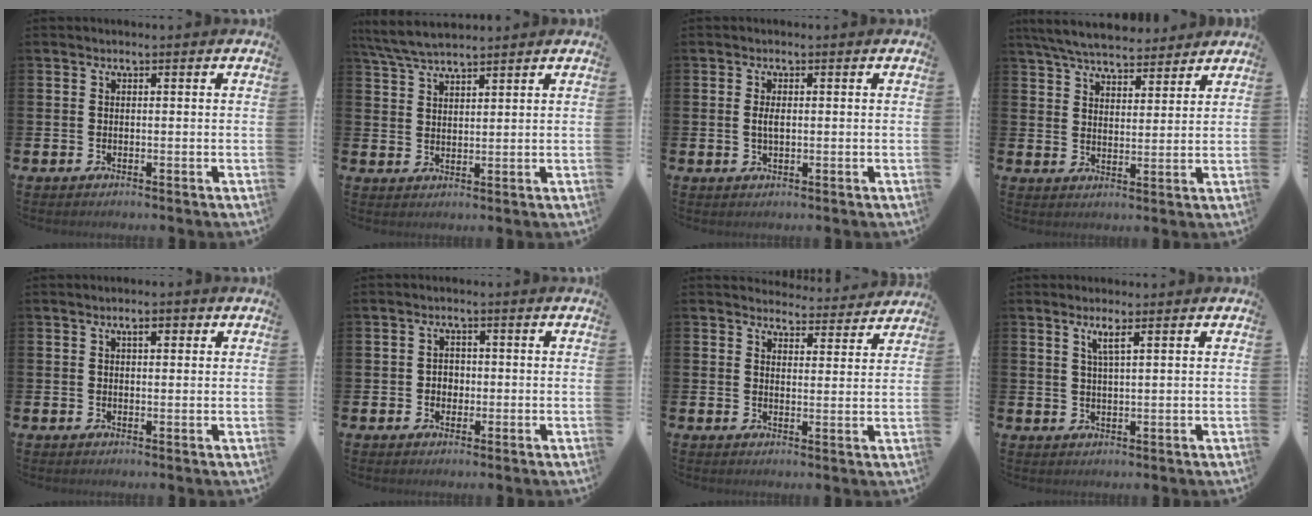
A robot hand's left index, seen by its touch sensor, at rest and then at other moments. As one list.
[{"total": 5.2, "force": [4.8, 0.8, 1.7], "torque": [-0.054, -0.012, 0.090]}, {"total": 1.8, "force": [0.1, 0.8, 1.6], "torque": [-0.030, 0.004, -0.001]}, {"total": 6.6, "force": [6.3, 1.3, 1.4], "torque": [-0.047, -0.027, 0.114]}, {"total": 2.2, "force": [1.1, 0.9, 1.7], "torque": [-0.017, 0.001, 0.013]}, {"total": 1.9, "force": [-0.3, 1.8, 0.8], "torque": [-0.008, 0.006, -0.011]}, {"total": 3.8, "force": [3.7, 0.9, -0.2], "torque": [0.000, -0.030, 0.065]}, {"total": 2.5, "force": [1.5, 0.3, 2.0], "torque": [-0.039, 0.002, 0.025]}]